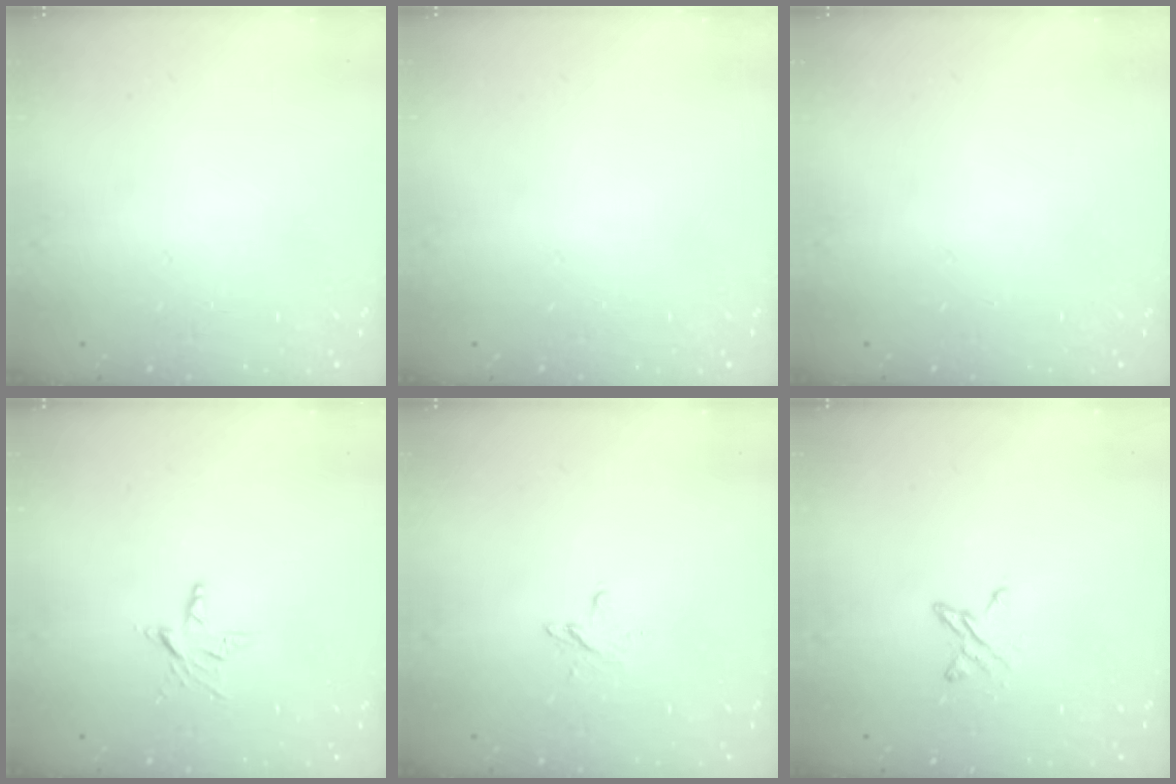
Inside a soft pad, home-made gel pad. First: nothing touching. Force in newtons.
{"total": 0.0}
{"total": 0.0}
{"total": 4.5, "press": 4.4, "slide": 0.3}
{"total": 3.9, "press": 3.8, "slide": 0.3}
{"total": 3.8, "press": 3.7, "slide": 0.4}